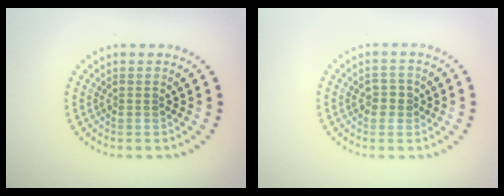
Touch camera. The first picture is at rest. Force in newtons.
{"total": 1.5, "press": 1.4, "slide": 0.2}